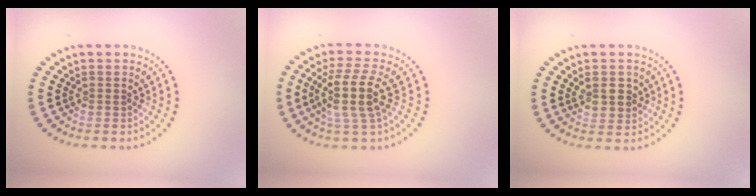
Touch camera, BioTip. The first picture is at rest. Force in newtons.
{"total": 4.3, "press": 3.6, "slide": 2.5}
{"total": 2.1, "press": 2.0, "slide": 0.6}